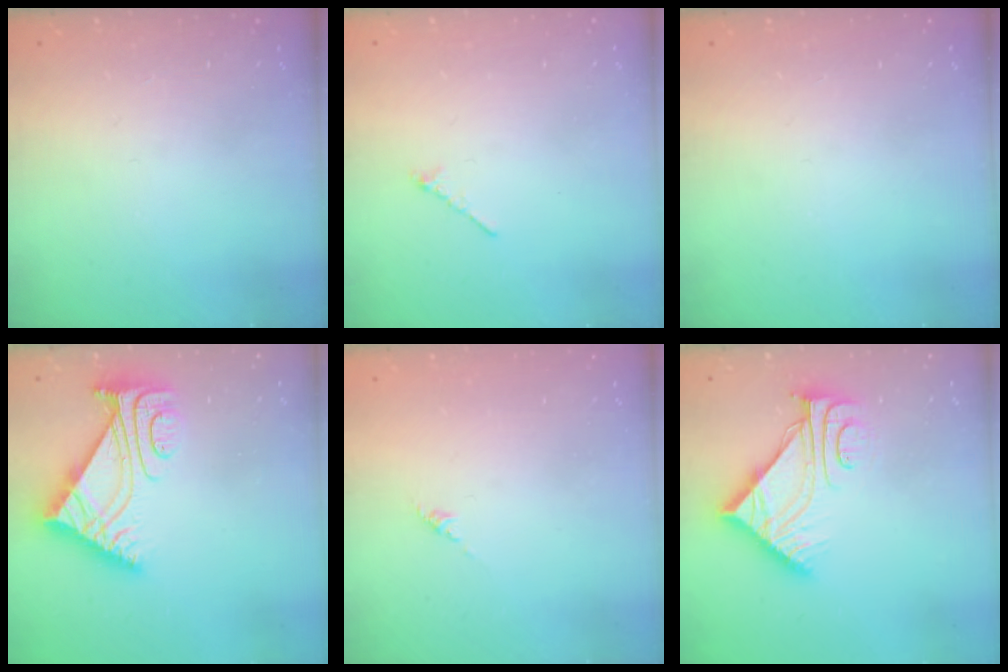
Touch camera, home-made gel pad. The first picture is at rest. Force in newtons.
{"total": 0.8, "press": 0.7, "slide": 0.4}
{"total": 0.0}
{"total": 8.1, "press": 8.1, "slide": 1.0}
{"total": 0.0}
{"total": 10.3, "press": 10.2, "slide": 0.9}